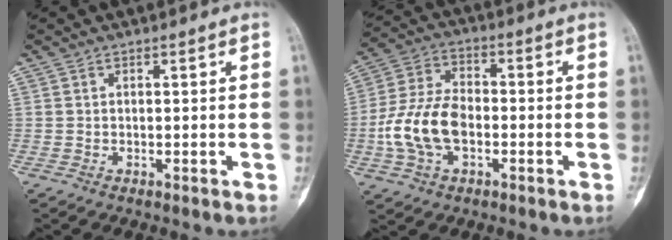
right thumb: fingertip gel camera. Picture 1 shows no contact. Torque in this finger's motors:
{"motor_torque": [1.37, 1.39, 0.34, -0.33, 0.18]}